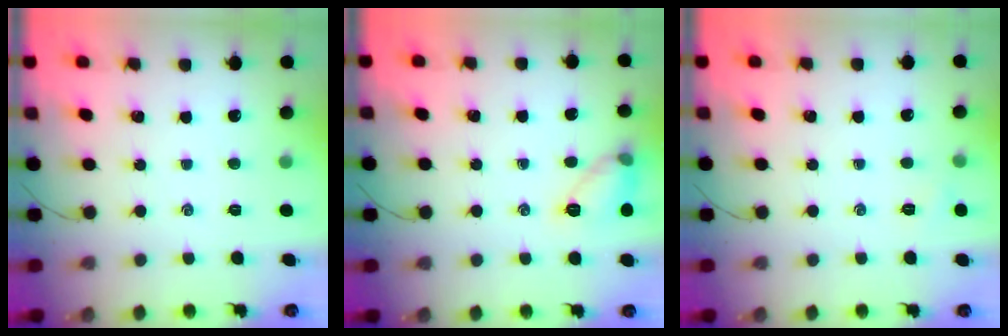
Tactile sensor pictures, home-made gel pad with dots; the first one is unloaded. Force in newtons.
{"total": 9.7, "press": 9.6, "slide": 1.4}
{"total": 3.6, "press": 3.4, "slide": 1.0}